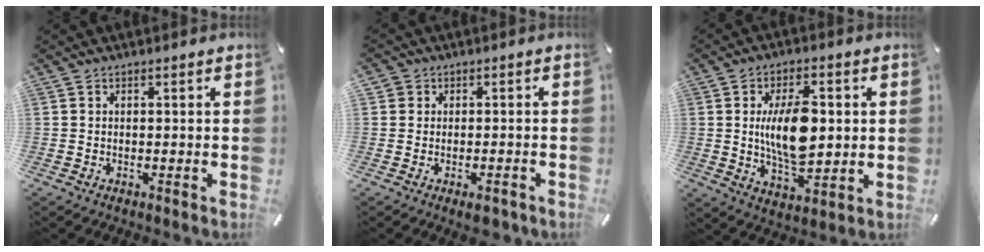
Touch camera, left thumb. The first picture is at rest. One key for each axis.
{"total": 3.2, "fx": -1.8, "fy": 2.3, "fz": 1.4, "tx": -0.019, "ty": 0.015, "tz": -0.032}
{"total": 13.0, "fx": 1.4, "fy": 6.7, "fz": 11.0, "tx": -0.206, "ty": 0.000, "tz": 0.020}